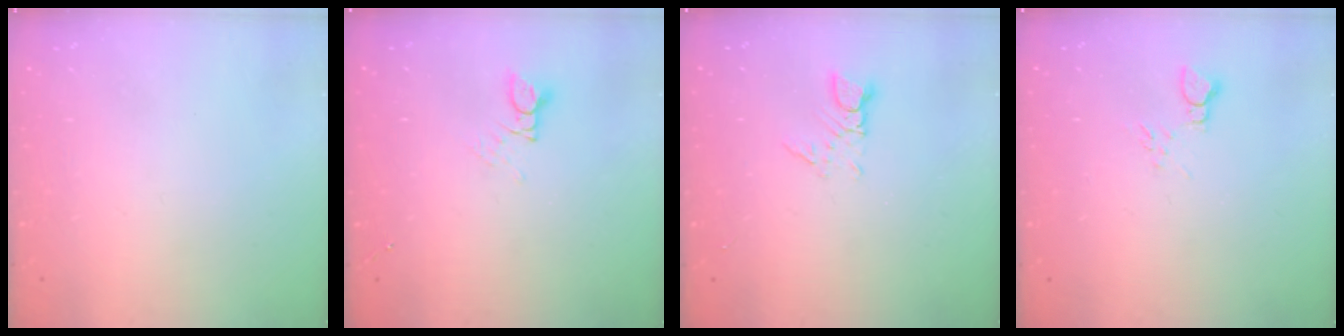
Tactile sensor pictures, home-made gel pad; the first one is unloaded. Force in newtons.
{"total": 2.9, "press": 2.9, "slide": 0.2}
{"total": 3.0, "press": 3.0, "slide": 0.3}
{"total": 4.7, "press": 4.6, "slide": 0.7}